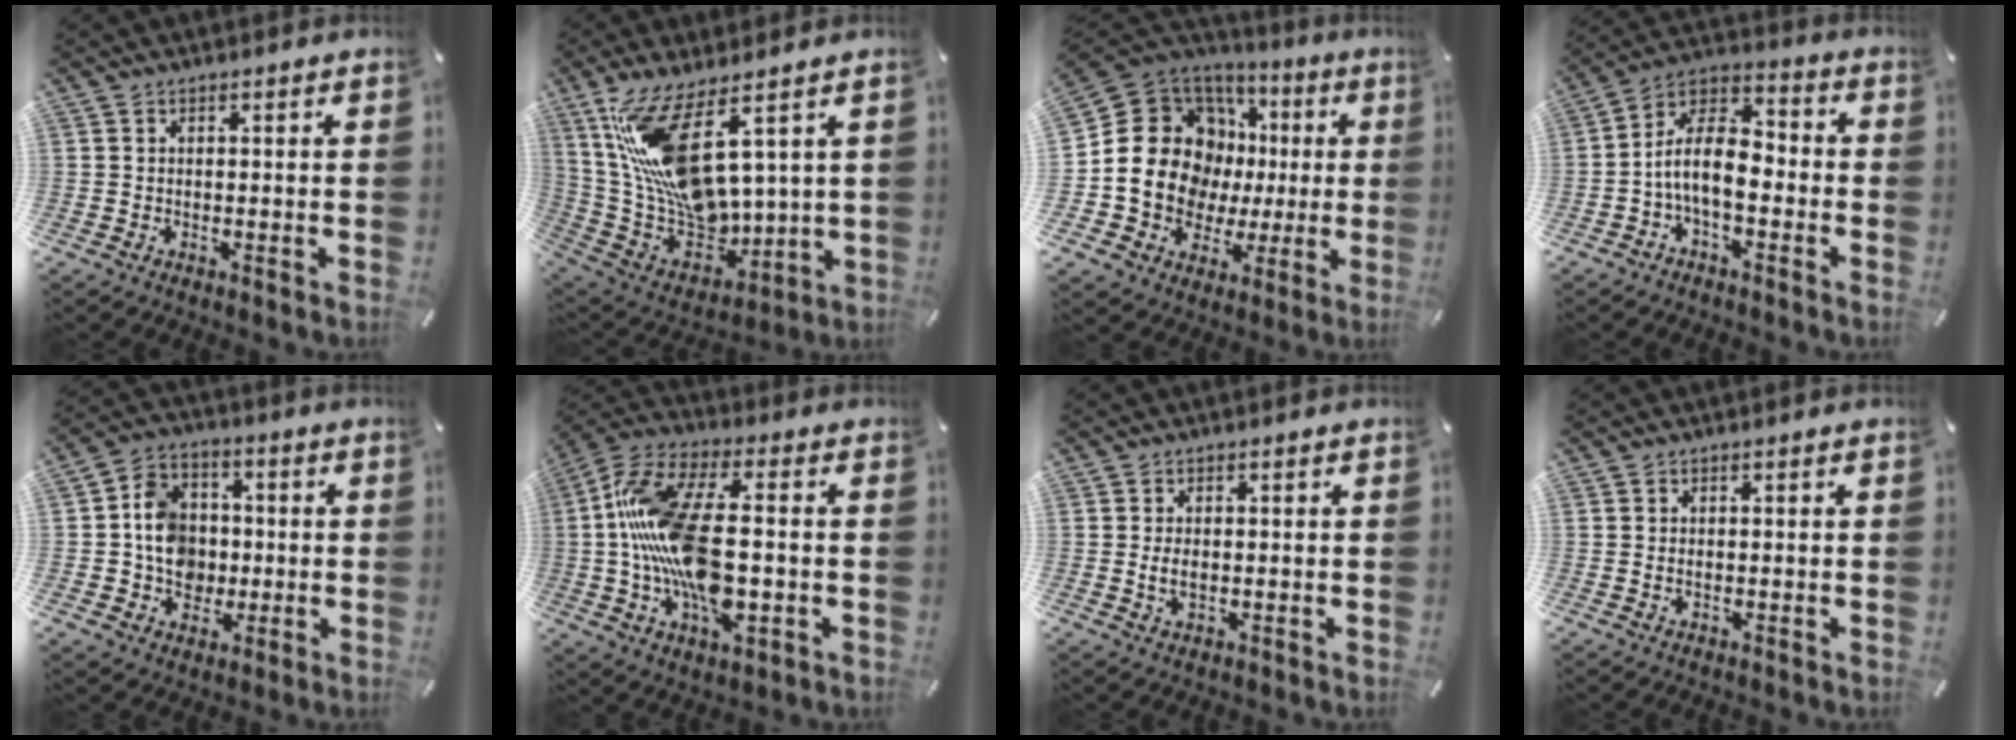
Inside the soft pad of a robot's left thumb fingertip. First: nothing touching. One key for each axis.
{"total": 17.7, "fx": 8.1, "fy": 8.5, "fz": 13.2, "tx": -0.288, "ty": -0.050, "tz": 0.145}
{"total": 17.2, "fx": 2.5, "fy": 15.2, "fz": 7.8, "tx": -0.147, "ty": -0.035, "tz": 0.062}
{"total": 10.9, "fx": -3.3, "fy": 6.0, "fz": 8.4, "tx": -0.177, "ty": 0.004, "tz": -0.063}
{"total": 10.5, "fx": -0.9, "fy": 9.2, "fz": 4.9, "tx": -0.106, "ty": 0.022, "tz": -0.013}
{"total": 20.4, "fx": -1.7, "fy": 10.3, "fz": 17.5, "tx": -0.357, "ty": 0.002, "tz": -0.025}
{"total": 2.9, "fx": -0.2, "fy": 1.6, "fz": 2.4, "tx": -0.054, "ty": 0.000, "tz": -0.006}
{"total": 1.1, "fx": -0.1, "fy": 0.5, "fz": 1.0, "tx": -0.019, "ty": 0.001, "tz": -0.002}